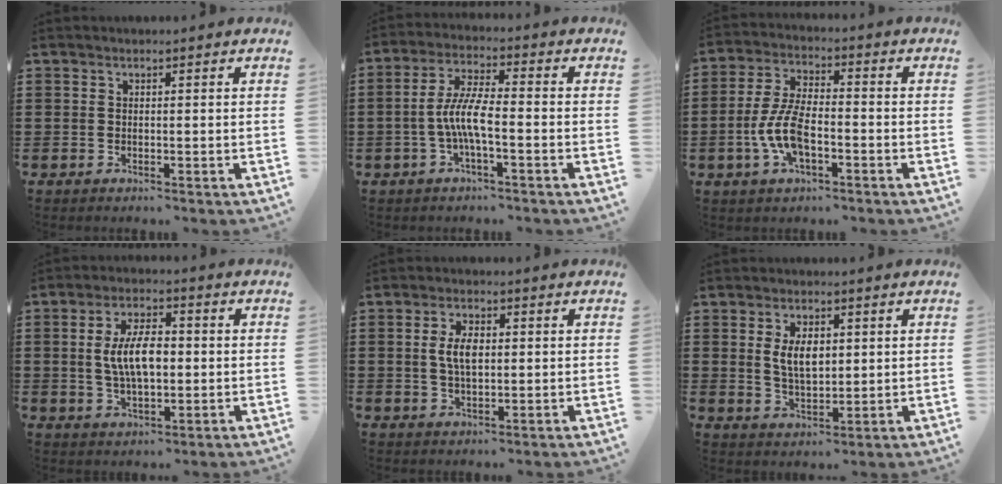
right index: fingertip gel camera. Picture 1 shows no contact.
{"total": 6.5, "force": [-1.9, 1.2, 6.1], "torque": [-0.140, -0.010, -0.045]}
{"total": 8.0, "force": [-2.4, 3.5, 6.8], "torque": [-0.158, -0.005, -0.050]}
{"total": 7.4, "force": [0.1, 3.3, 6.6], "torque": [-0.123, 0.006, -0.003]}
{"total": 4.6, "force": [0.5, 2.2, 4.1], "torque": [-0.073, 0.006, 0.005]}
{"total": 5.3, "force": [1.1, 2.8, 4.3], "torque": [-0.083, 0.007, 0.015]}